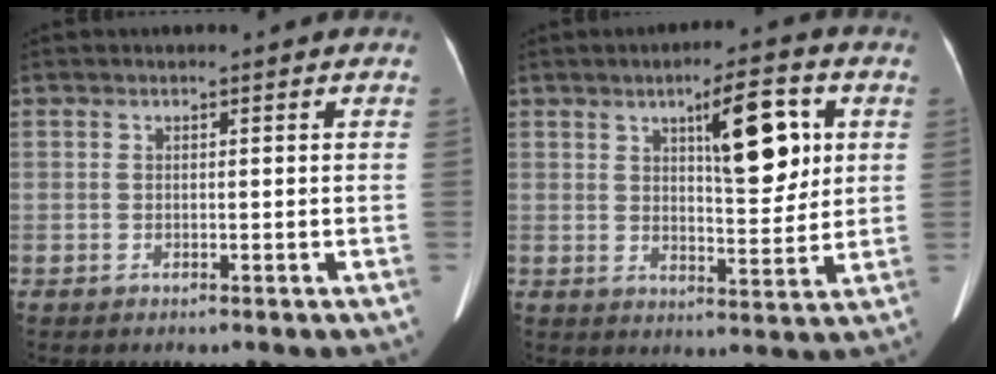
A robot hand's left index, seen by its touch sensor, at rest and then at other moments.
{"total": 9.7, "force": [3.4, 2.6, 8.7], "torque": [-0.128, 0.007, 0.053]}